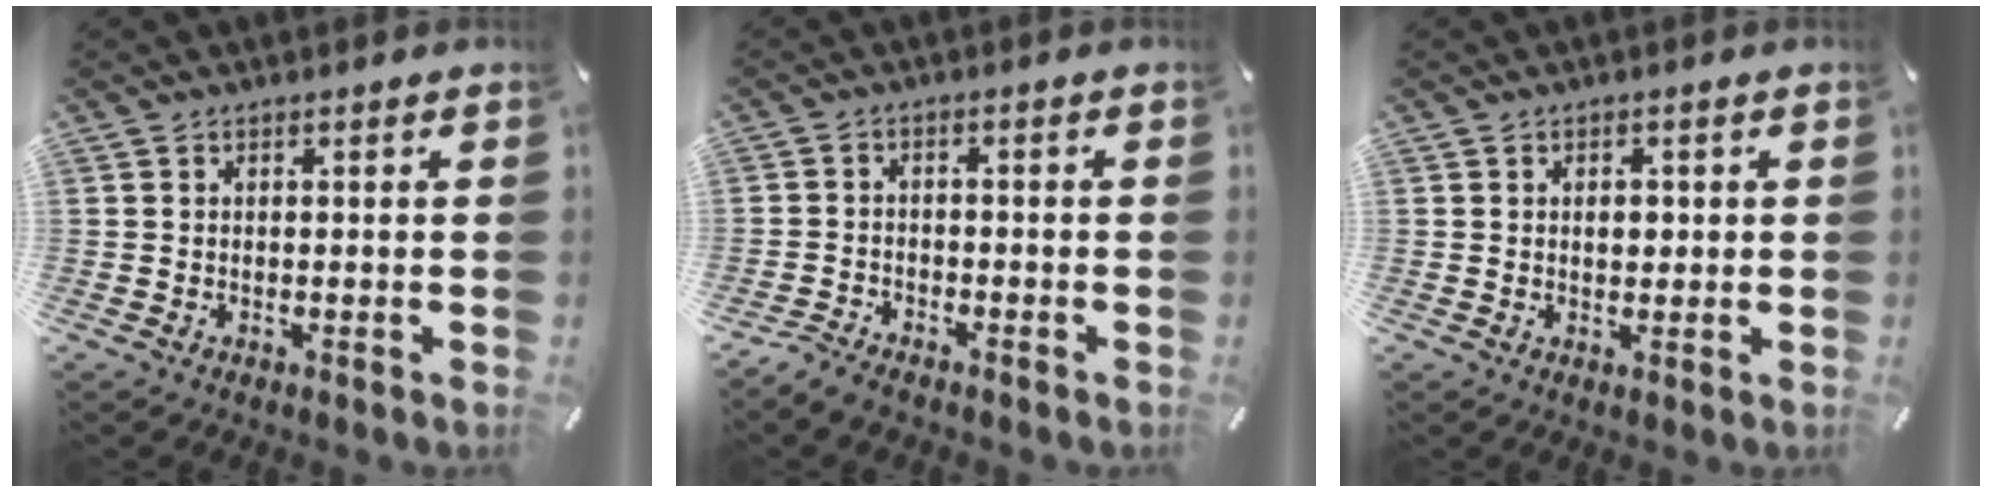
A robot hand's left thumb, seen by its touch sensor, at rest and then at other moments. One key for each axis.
{"total": 3.2, "fx": -2.9, "fy": 1.1, "fz": 0.8, "tx": -0.028, "ty": 0.012, "tz": -0.061}
{"total": 2.5, "fx": 0.2, "fy": 1.9, "fz": 1.6, "tx": -0.017, "ty": -0.001, "tz": -0.001}